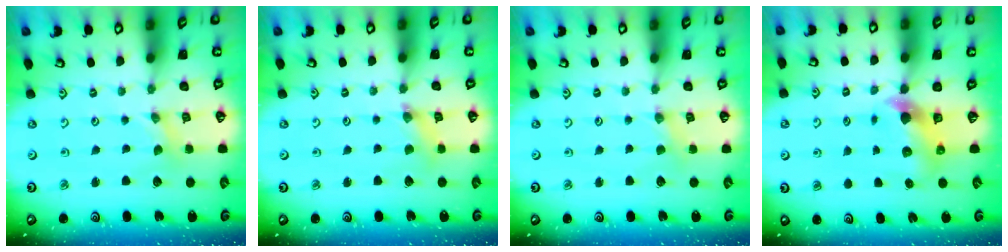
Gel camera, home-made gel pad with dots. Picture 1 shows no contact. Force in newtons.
{"total": 2.5, "press": 2.4, "slide": 0.3}
{"total": 2.0, "press": 1.9, "slide": 0.4}
{"total": 5.9, "press": 5.9, "slide": 0.5}